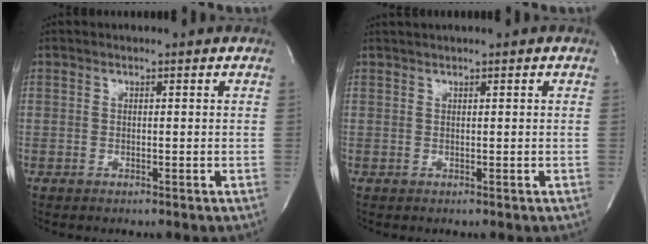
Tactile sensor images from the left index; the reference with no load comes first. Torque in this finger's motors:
{"motor_torque": [0.67, -0.76, 0.16, 0.02]}